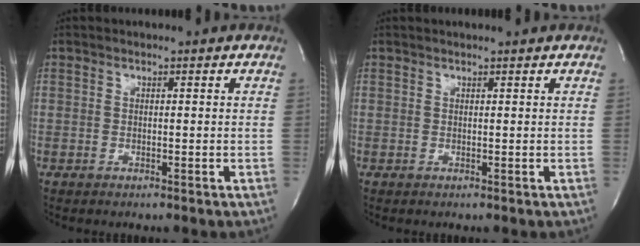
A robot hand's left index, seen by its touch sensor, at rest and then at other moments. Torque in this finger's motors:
{"motor_torque": [0.96, -0.96, 0.11, 0.01]}